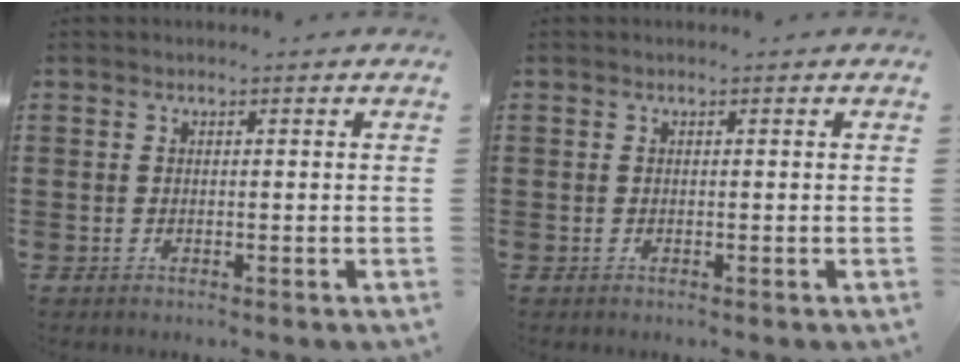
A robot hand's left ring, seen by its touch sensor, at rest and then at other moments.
{"total": 0.0}